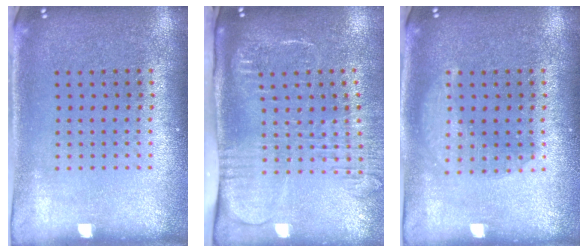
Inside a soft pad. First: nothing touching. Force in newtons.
{"total": 2.7, "press": 2.0, "slide": 1.7}
{"total": 1.9, "press": 1.9, "slide": 0.3}